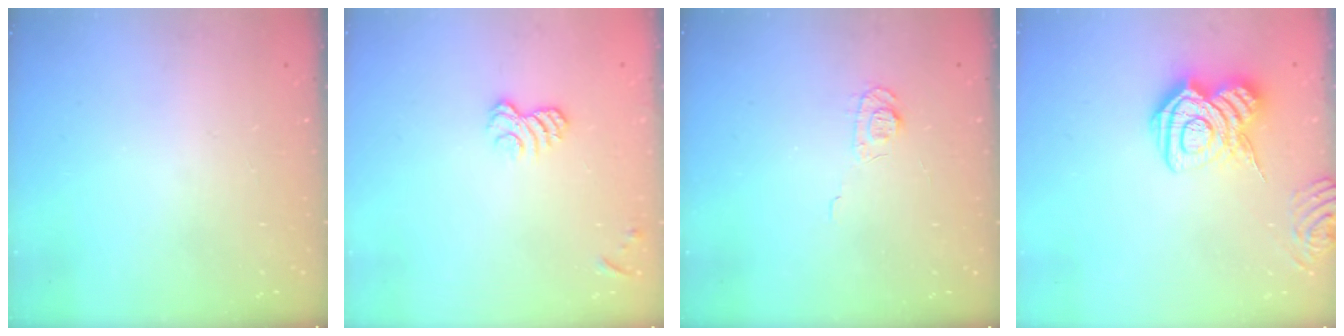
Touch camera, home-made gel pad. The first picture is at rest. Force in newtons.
{"total": 5.4, "press": 5.2, "slide": 1.3}
{"total": 5.5, "press": 5.4, "slide": 0.9}
{"total": 14.3, "press": 14.3, "slide": 0.7}